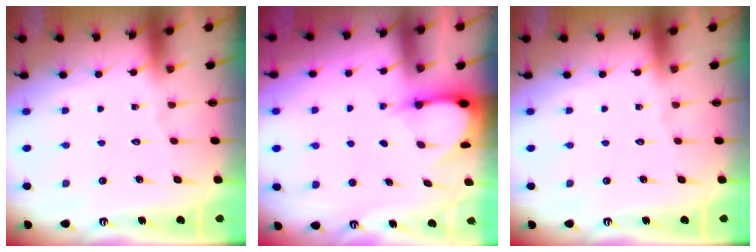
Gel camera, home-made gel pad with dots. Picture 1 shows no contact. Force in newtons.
{"total": 3.1, "press": 3.1, "slide": 0.3}
{"total": 0.0}